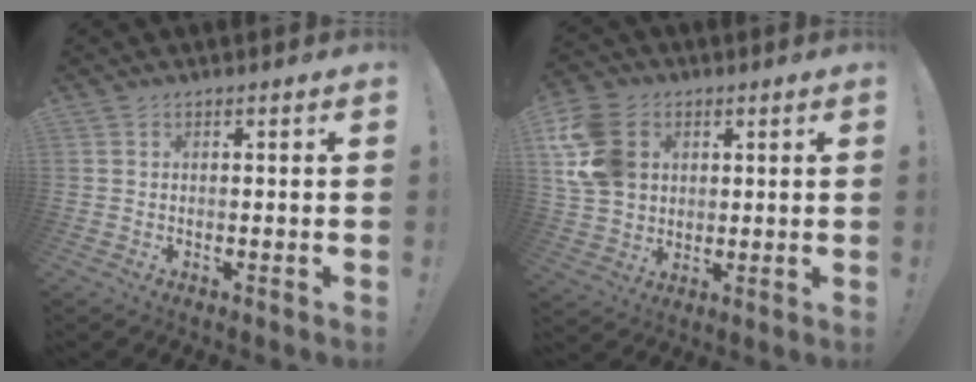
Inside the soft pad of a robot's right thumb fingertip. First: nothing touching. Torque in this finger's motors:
{"motor_torque": [0.98, 1.00, 1.07, 0.24, 0.09]}